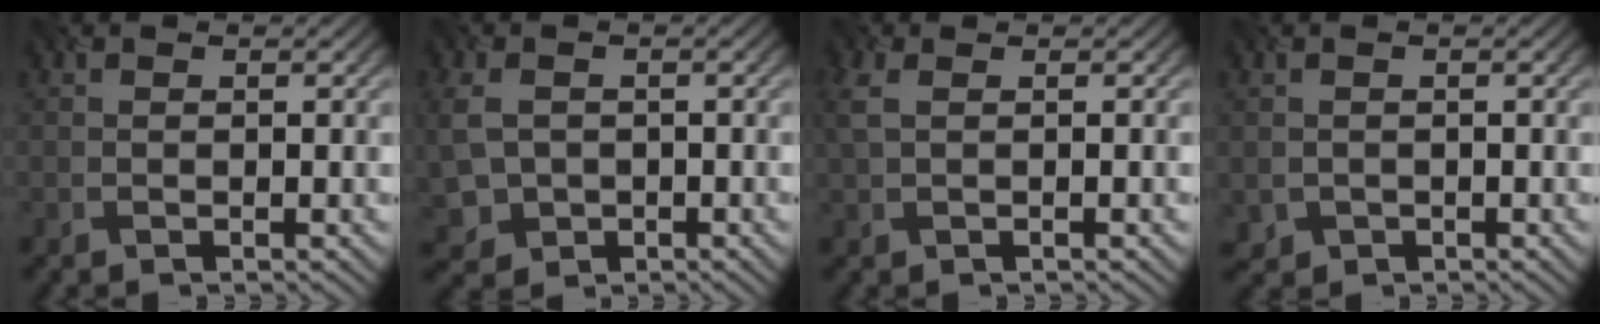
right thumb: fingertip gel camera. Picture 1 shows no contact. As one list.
[{"total": 5.1, "force": [-0.5, 4.1, 2.9], "torque": [-0.084, -0.017, -0.004]}, {"total": 2.2, "force": [0.6, 0.8, 2.0], "torque": [-0.051, 0.007, 0.007]}, {"total": 1.4, "force": [-0.8, 1.2, 0.1], "torque": [-0.007, -0.007, -0.015]}]